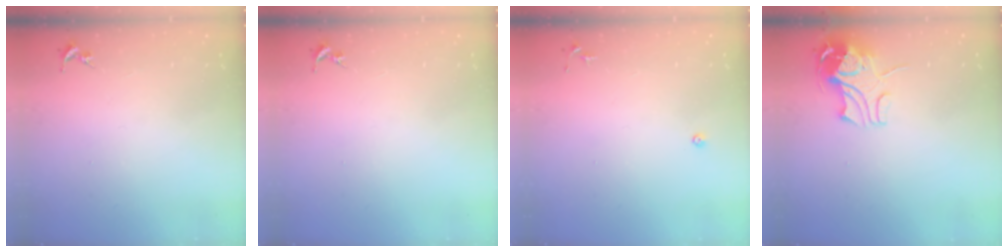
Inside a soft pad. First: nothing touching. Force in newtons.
{"total": 0.0}
{"total": 4.0, "press": 4.0, "slide": 0.8}
{"total": 9.4, "press": 9.3, "slide": 1.4}